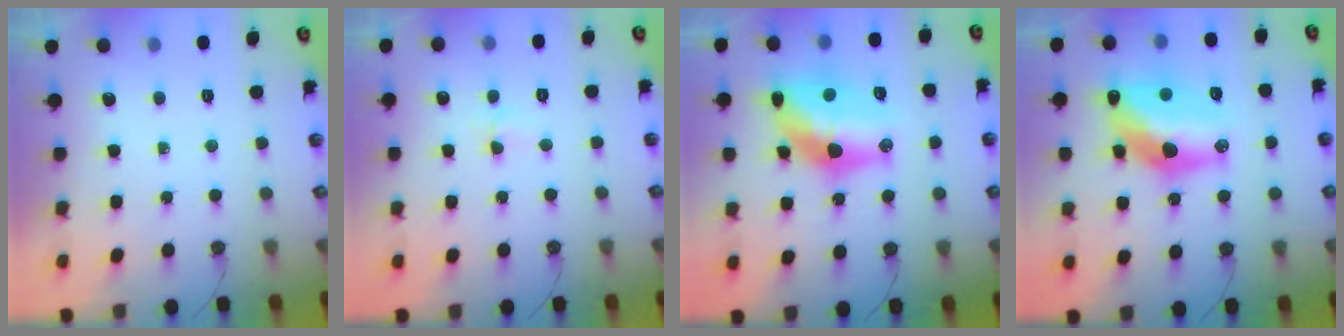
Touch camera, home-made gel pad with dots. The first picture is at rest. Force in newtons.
{"total": 2.9, "press": 2.8, "slide": 0.7}
{"total": 16.9, "press": 16.4, "slide": 4.1}
{"total": 17.3, "press": 16.7, "slide": 4.5}